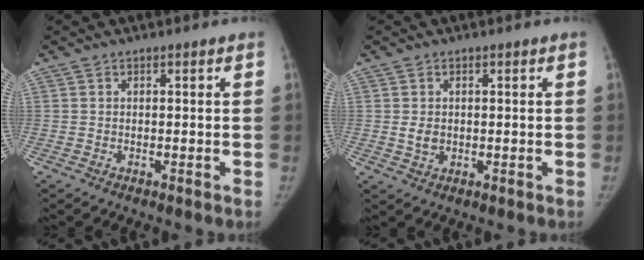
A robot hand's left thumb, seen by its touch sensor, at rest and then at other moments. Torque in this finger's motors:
{"motor_torque": [0.53, 0.65, 0.53, -0.64, 0.17]}